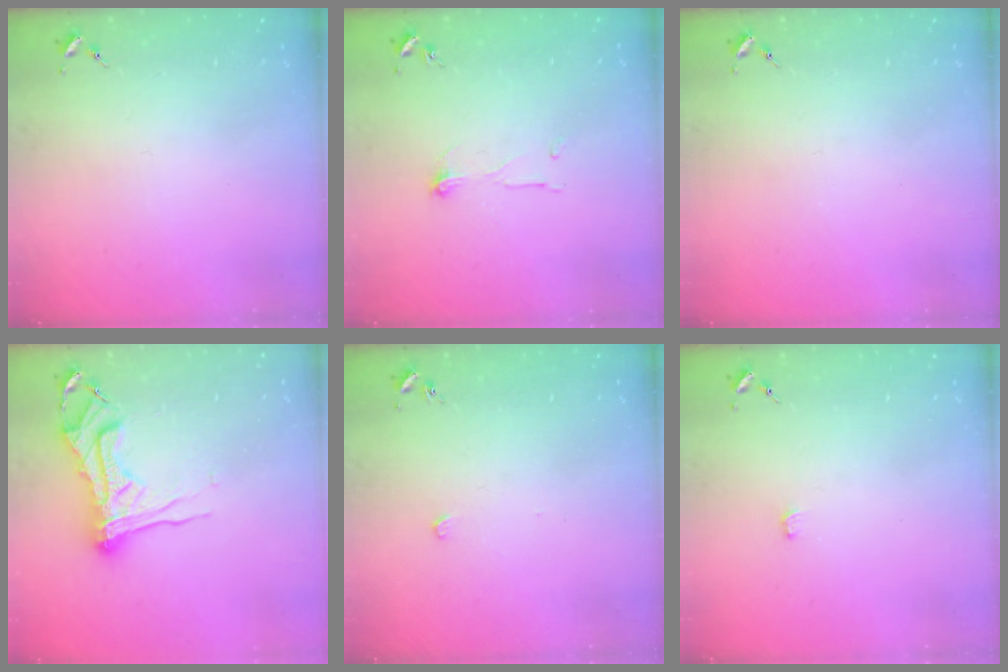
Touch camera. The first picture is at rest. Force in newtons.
{"total": 4.0, "press": 4.0, "slide": 0.3}
{"total": 0.0}
{"total": 14.8, "press": 14.8, "slide": 1.3}
{"total": 3.0, "press": 2.9, "slide": 0.4}
{"total": 1.9, "press": 1.9, "slide": 0.2}